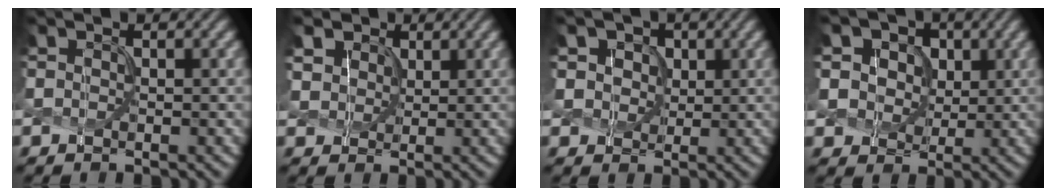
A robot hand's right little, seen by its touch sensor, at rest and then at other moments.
{"total": 4.4, "force": [2.8, 3.1, 1.5], "torque": [-0.062, 0.004, 0.058]}
{"total": 4.5, "force": [2.2, 3.5, 1.9], "torque": [-0.048, 0.007, 0.033]}
{"total": 8.9, "force": [4.1, 6.8, 3.9], "torque": [-0.081, 0.022, 0.055]}